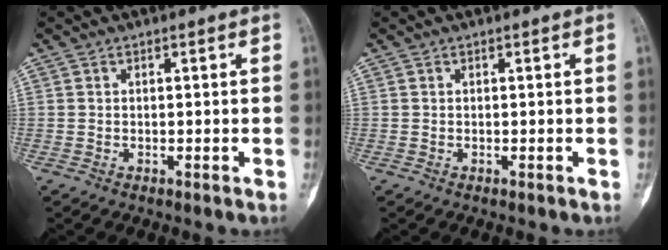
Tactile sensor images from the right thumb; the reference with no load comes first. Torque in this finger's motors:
{"motor_torque": [1.07, 0.74, 0.04, -0.09, 0.01]}